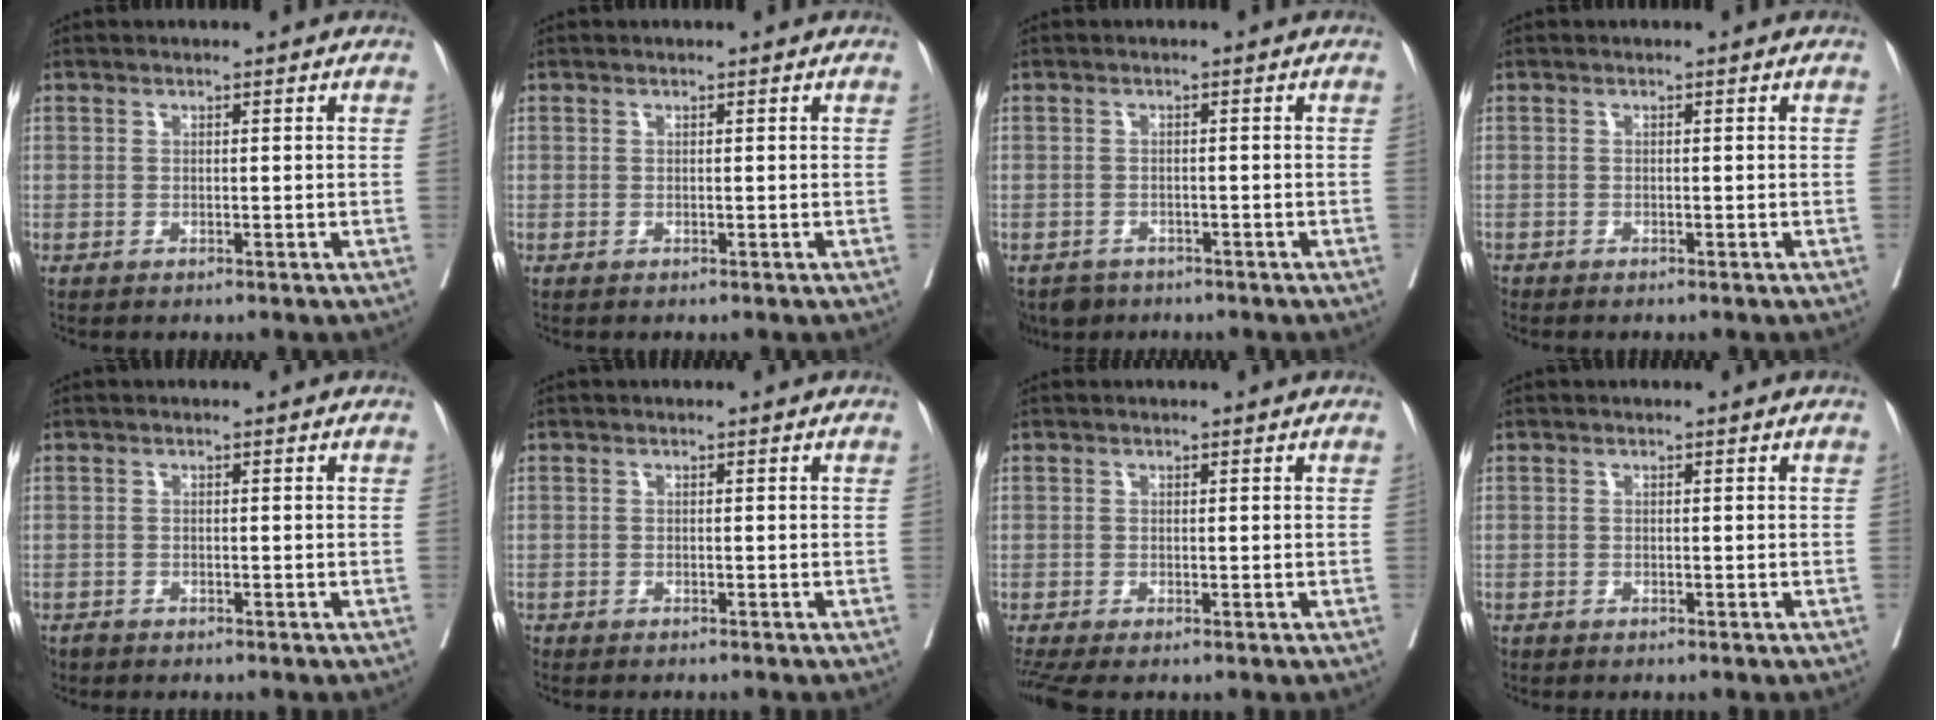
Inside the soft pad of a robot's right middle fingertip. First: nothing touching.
{"total": 0.0}
{"total": 3.6, "force": [-2.9, 2.1, 0.1], "torque": [0.004, 0.001, -0.047]}
{"total": 0.9, "force": [-0.9, 0.3, 0.1], "torque": [-0.007, -0.002, -0.019]}
{"total": 1.6, "force": [-1.5, 0.6, 0.0], "torque": [-0.004, -0.003, -0.027]}
{"total": 3.2, "force": [-3.0, 0.5, 1.0], "torque": [-0.009, -0.006, -0.045]}
{"total": 2.8, "force": [-2.3, 0.3, 1.6], "torque": [-0.033, -0.011, -0.044]}
{"total": 0.8, "force": [-0.7, 0.3, 0.0], "torque": [-0.008, -0.001, -0.016]}